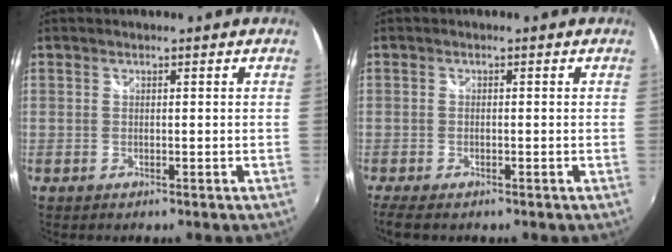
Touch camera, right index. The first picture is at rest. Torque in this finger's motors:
{"motor_torque": [0.26, -0.13, 0.15, 0.02]}